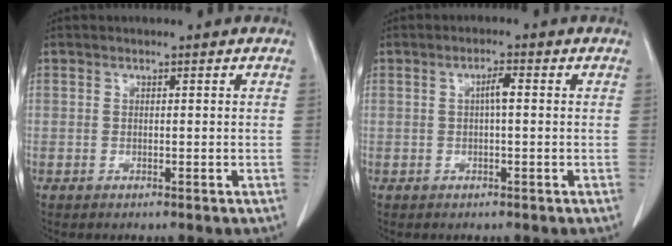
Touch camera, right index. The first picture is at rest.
{"total": 2.1, "force": [0.2, 0.2, 2.1], "torque": [-0.038, 0.004, 0.003]}